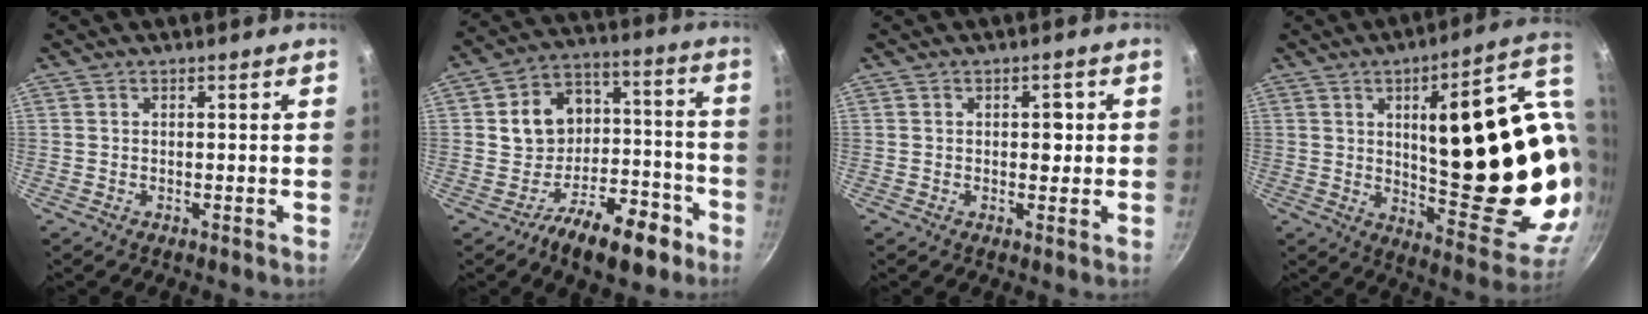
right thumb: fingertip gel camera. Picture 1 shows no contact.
{"total": 16.8, "force": [-8.7, 11.0, 9.3], "torque": [-0.091, 0.089, -0.131]}
{"total": 2.5, "force": [0.3, 1.7, 1.8], "torque": [-0.009, 0.002, 0.004]}
{"total": 29.8, "force": [4.0, 10.6, 27.5], "torque": [-0.346, -0.027, 0.081]}